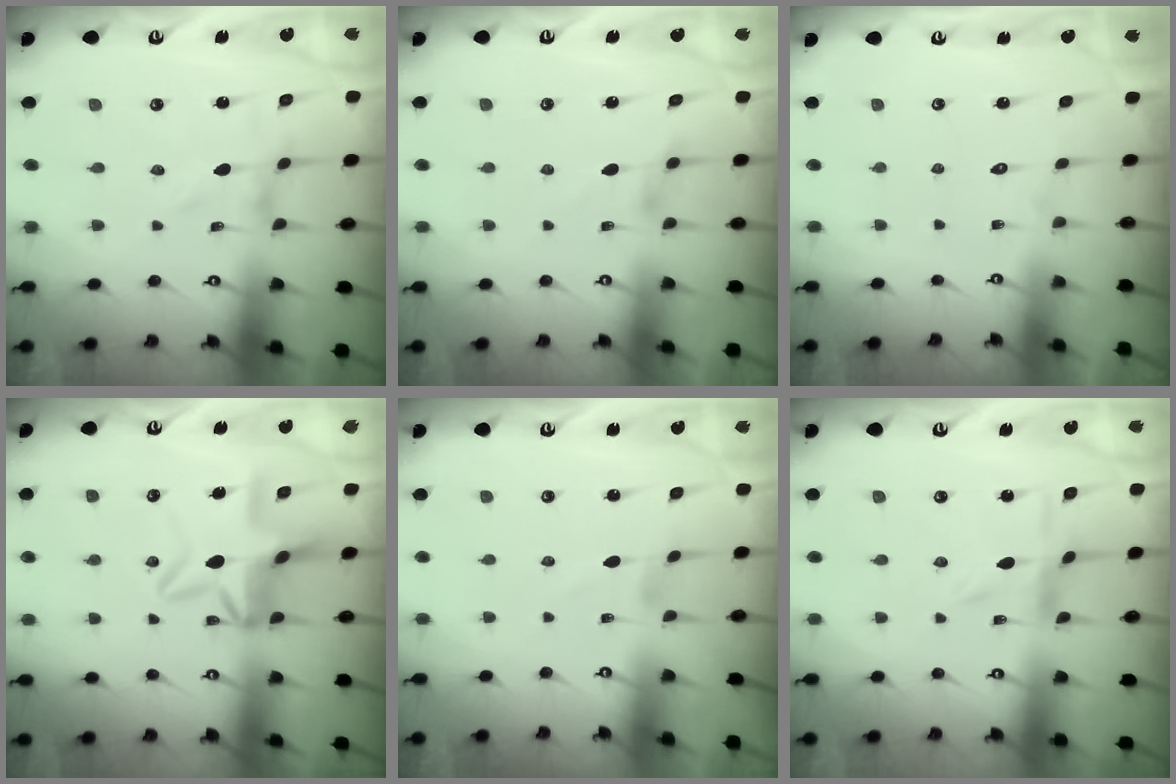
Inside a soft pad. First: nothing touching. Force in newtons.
{"total": 1.3, "press": 1.3, "slide": 0.3}
{"total": 1.7, "press": 1.7, "slide": 0.1}
{"total": 9.4, "press": 9.2, "slide": 1.8}
{"total": 0.9, "press": 0.9, "slide": 0.1}
{"total": 1.3, "press": 1.2, "slide": 0.4}